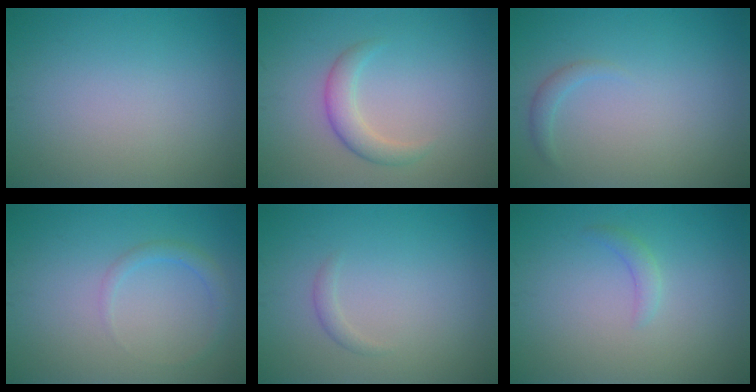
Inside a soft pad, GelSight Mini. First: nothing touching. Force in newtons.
{"total": 2.4, "press": 2.4, "slide": 0.2}
{"total": 1.0, "press": 1.0, "slide": 0.1}
{"total": 1.5, "press": 1.5, "slide": 0.2}
{"total": 0.8, "press": 0.8, "slide": 0.0}
{"total": 1.2, "press": 1.2, "slide": 0.1}